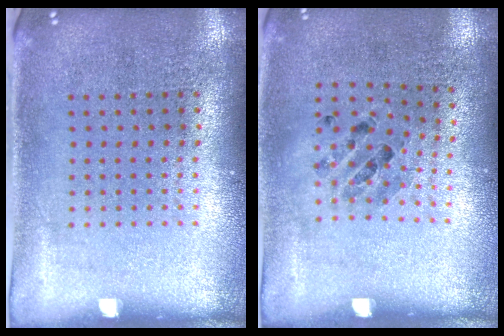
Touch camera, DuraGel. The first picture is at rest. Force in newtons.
{"total": 0.8, "press": 0.7, "slide": 0.3}